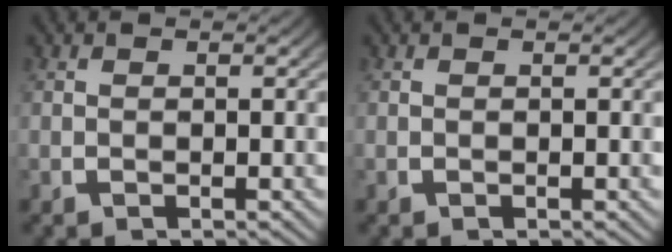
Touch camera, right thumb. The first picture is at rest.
{"total": 0.0}